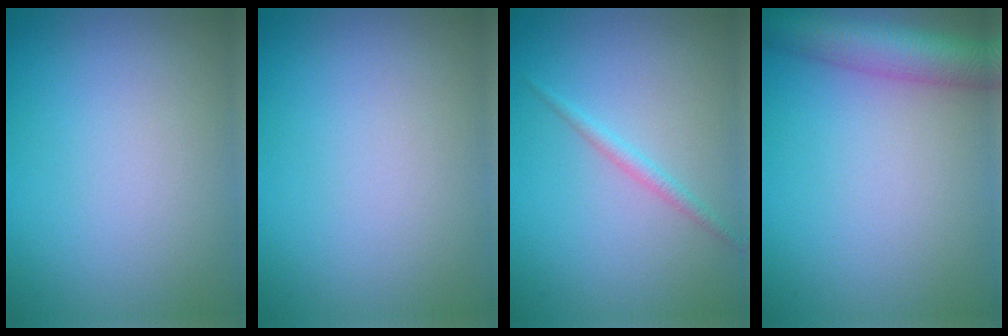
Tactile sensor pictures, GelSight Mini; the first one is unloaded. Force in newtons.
{"total": 0.0}
{"total": 1.2, "press": 1.2, "slide": 0.0}
{"total": 5.7, "press": 5.7, "slide": 0.3}